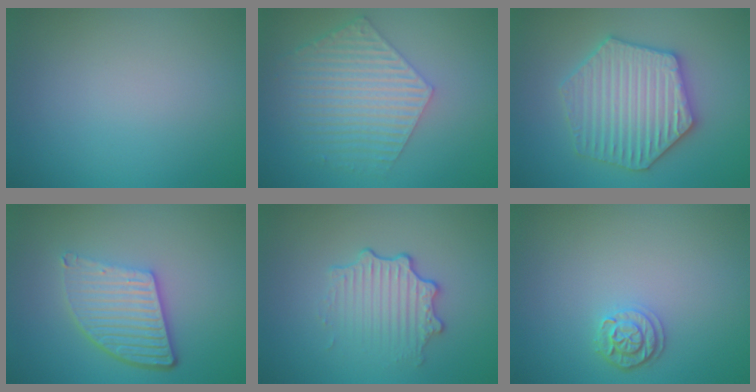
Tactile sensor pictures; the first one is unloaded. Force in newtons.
{"total": 5.8, "press": 4.4, "slide": 3.9}
{"total": 6.1, "press": 6.1, "slide": 1.1}
{"total": 5.5, "press": 3.9, "slide": 3.9}
{"total": 3.4, "press": 2.8, "slide": 1.9}
{"total": 2.1, "press": 1.8, "slide": 0.9}